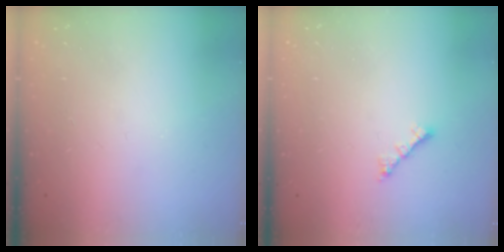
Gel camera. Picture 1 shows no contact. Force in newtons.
{"total": 2.0, "press": 1.9, "slide": 0.5}